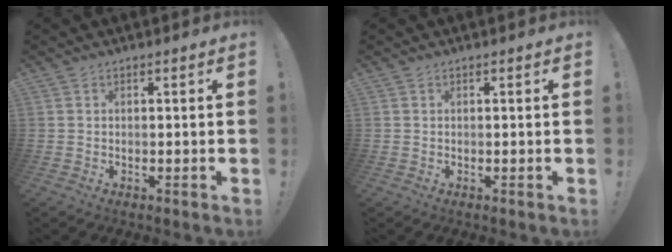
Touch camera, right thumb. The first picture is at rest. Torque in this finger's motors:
{"motor_torque": [-0.02, 0.02, 0.10, -0.12, 0.00]}